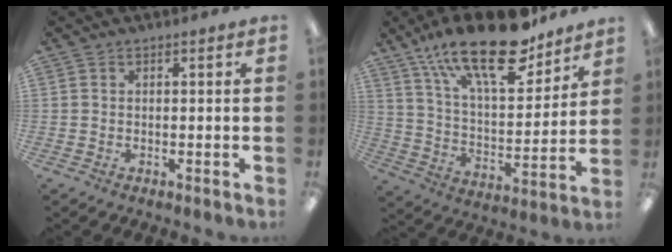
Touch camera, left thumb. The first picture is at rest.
{"total": 23.5, "force": [16.1, 8.9, 14.6], "torque": [-0.239, -0.092, 0.276]}